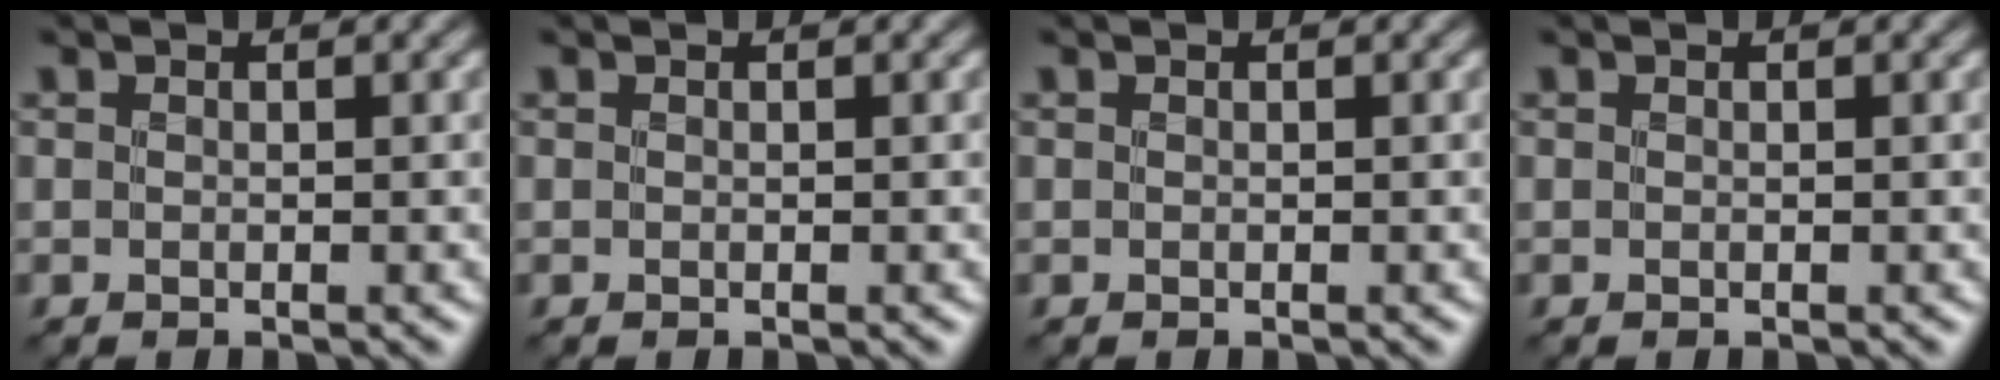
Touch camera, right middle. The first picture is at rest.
{"total": 0.0}
{"total": 0.0}
{"total": 0.0}